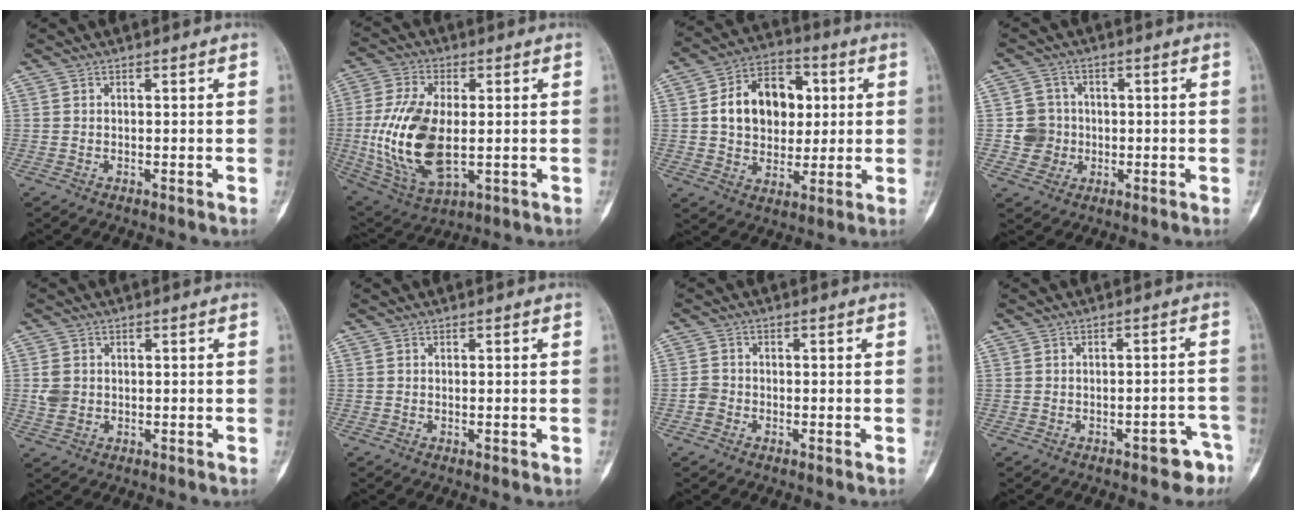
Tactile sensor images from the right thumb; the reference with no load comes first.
{"total": 17.7, "force": [-0.8, 9.4, 15.0], "torque": [-0.304, -0.007, -0.003]}
{"total": 15.4, "force": [2.4, 11.1, 10.3], "torque": [-0.123, 0.011, 0.037]}
{"total": 5.6, "force": [-0.4, 5.5, 0.7], "torque": [0.016, 0.011, -0.010]}
{"total": 3.4, "force": [0.2, 2.7, 2.0], "torque": [-0.039, 0.002, 0.009]}
{"total": 0.8, "force": [-0.2, 0.3, 0.7], "torque": [-0.008, -0.002, -0.003]}
{"total": 1.9, "force": [-0.9, 1.6, 0.7], "torque": [-0.009, 0.010, -0.022]}
{"total": 5.2, "force": [-3.3, 2.3, 3.2], "torque": [-0.020, 0.033, -0.036]}